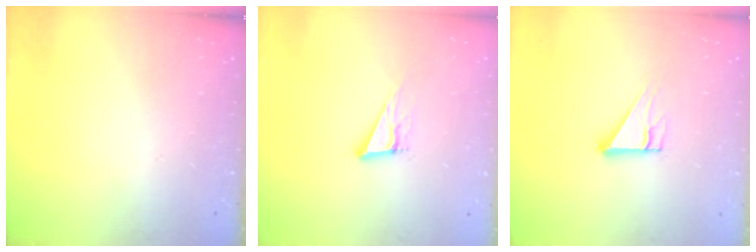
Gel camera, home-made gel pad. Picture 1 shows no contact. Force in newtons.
{"total": 7.6, "press": 7.3, "slide": 2.3}
{"total": 5.1, "press": 5.0, "slide": 0.4}